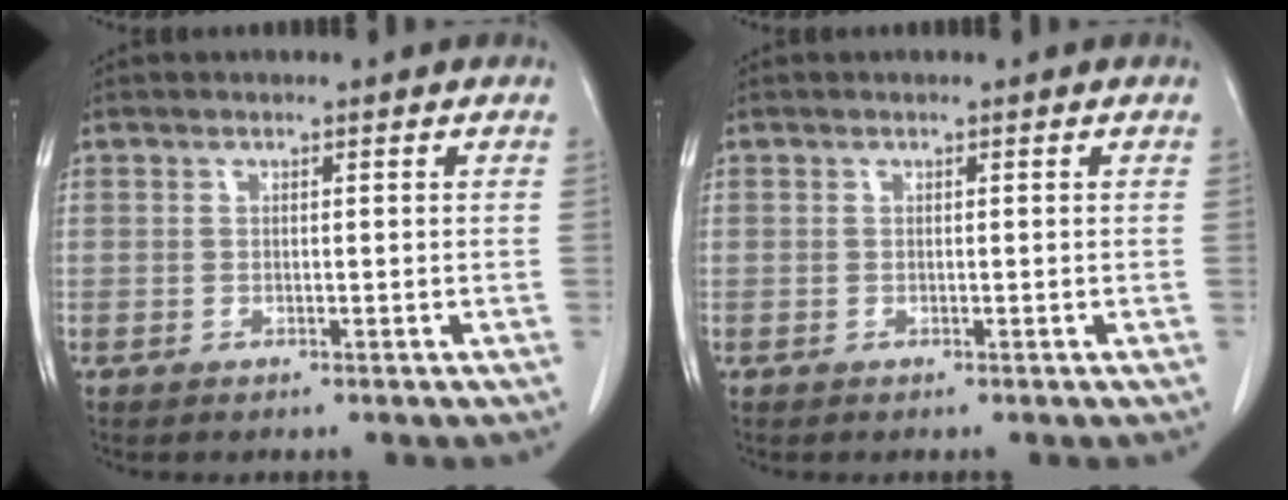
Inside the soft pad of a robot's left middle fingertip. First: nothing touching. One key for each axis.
{"total": 0.0}